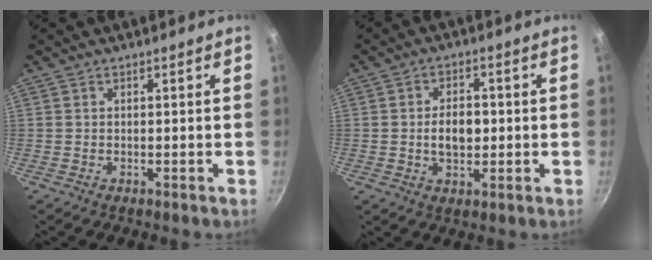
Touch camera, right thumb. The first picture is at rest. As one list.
[{"total": 6.6, "force": [-0.2, 4.2, 5.1], "torque": [-0.066, 0.007, -0.005]}]